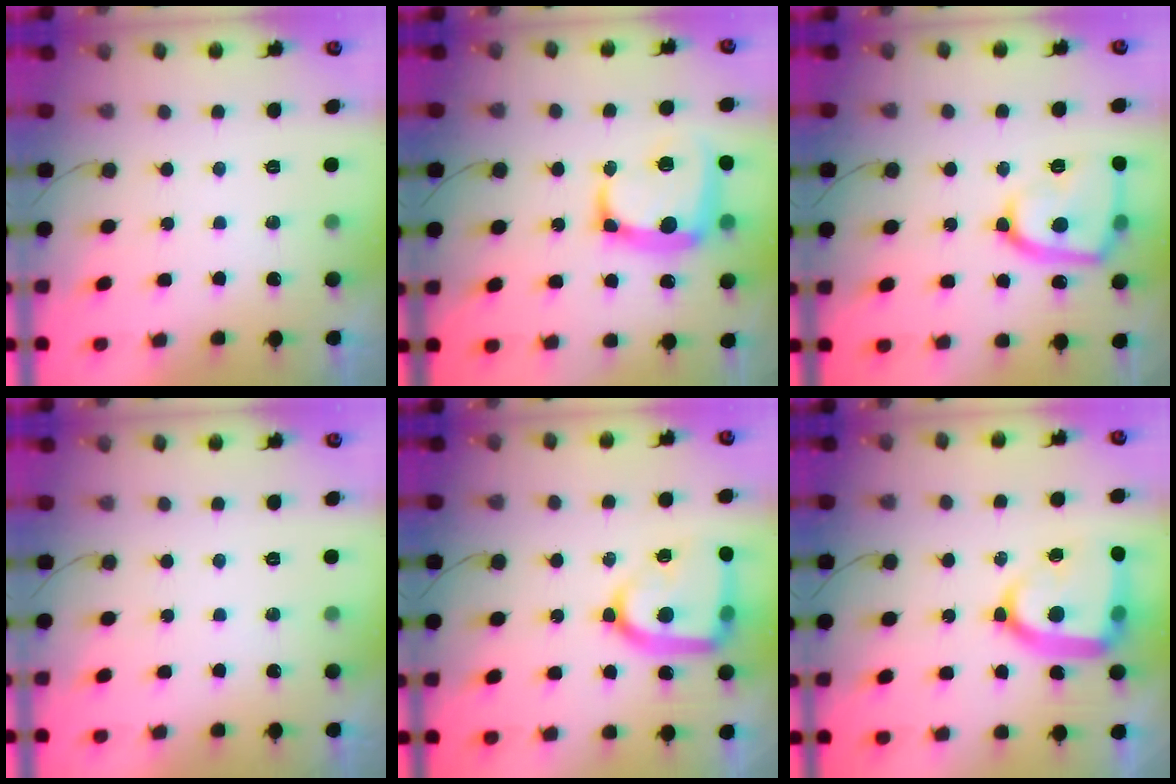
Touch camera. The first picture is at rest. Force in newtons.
{"total": 16.4, "press": 16.3, "slide": 1.7}
{"total": 17.8, "press": 17.7, "slide": 1.6}
{"total": 0.0}
{"total": 19.0, "press": 18.9, "slide": 1.7}
{"total": 16.7, "press": 16.6, "slide": 1.6}